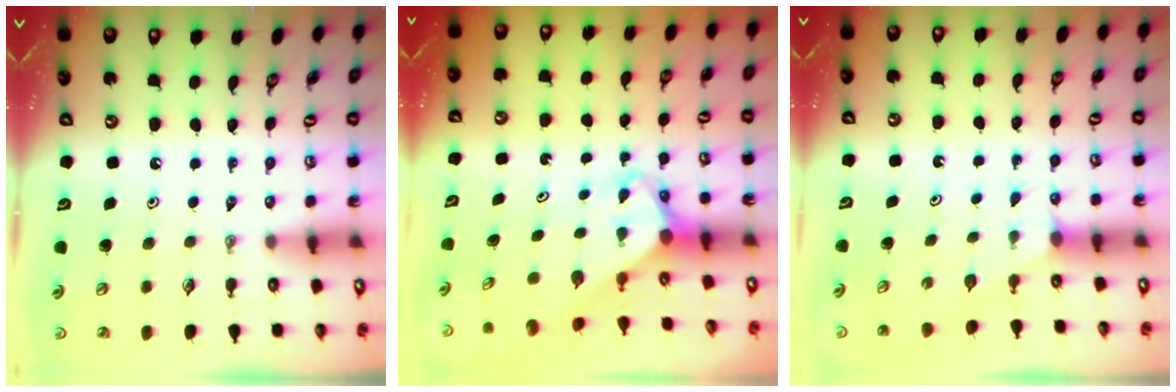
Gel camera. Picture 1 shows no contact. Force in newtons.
{"total": 3.7, "press": 3.7, "slide": 0.2}
{"total": 0.9, "press": 0.9, "slide": 0.2}